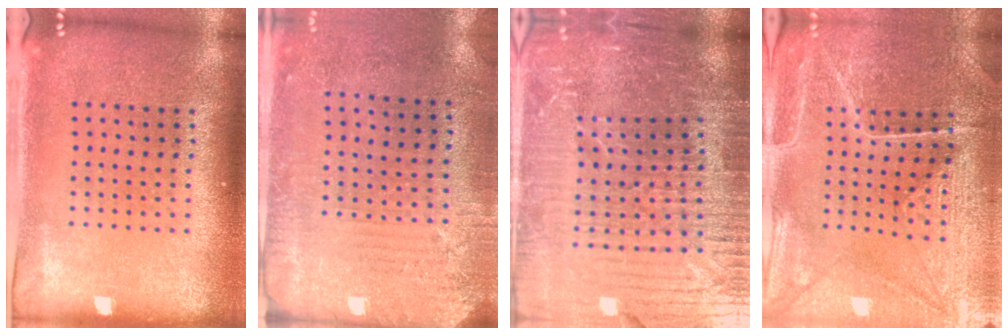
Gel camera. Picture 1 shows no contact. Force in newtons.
{"total": 2.8, "press": 2.3, "slide": 1.5}
{"total": 5.4, "press": 5.0, "slide": 2.1}
{"total": 3.4, "press": 3.4, "slide": 0.3}